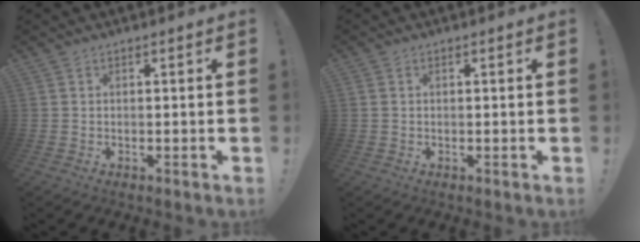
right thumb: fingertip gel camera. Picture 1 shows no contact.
{"total": 0.7, "force": [0.4, 0.4, 0.3], "torque": [-0.008, 0.003, 0.008]}